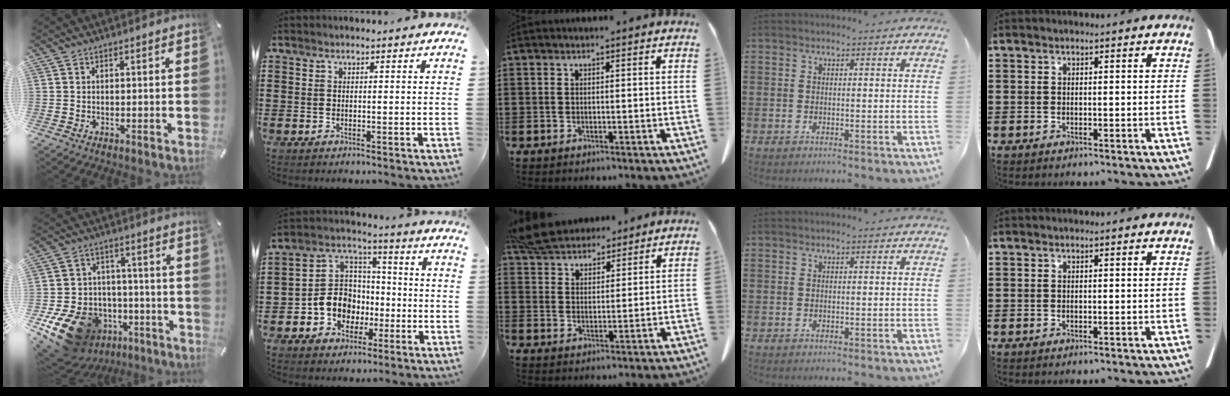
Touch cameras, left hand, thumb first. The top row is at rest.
{"thumb": {"total": 16.7, "force": [-8.1, 12.5, 7.6], "torque": [-0.131, 0.049, -0.121]}, "index": {"total": 9.0, "force": [-3.1, 7.9, 3.0], "torque": [-0.086, 0.016, -0.062]}, "middle": {"total": 7.2, "force": [6.7, 2.0, 1.7], "torque": [-0.060, -0.017, 0.129]}}